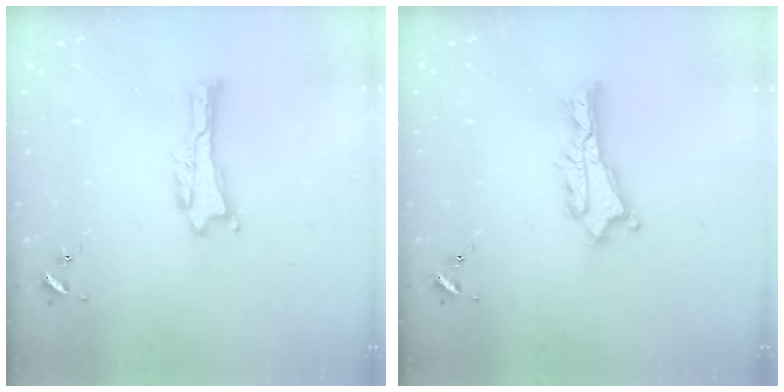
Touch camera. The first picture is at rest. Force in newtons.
{"total": 2.7, "press": 2.6, "slide": 0.3}